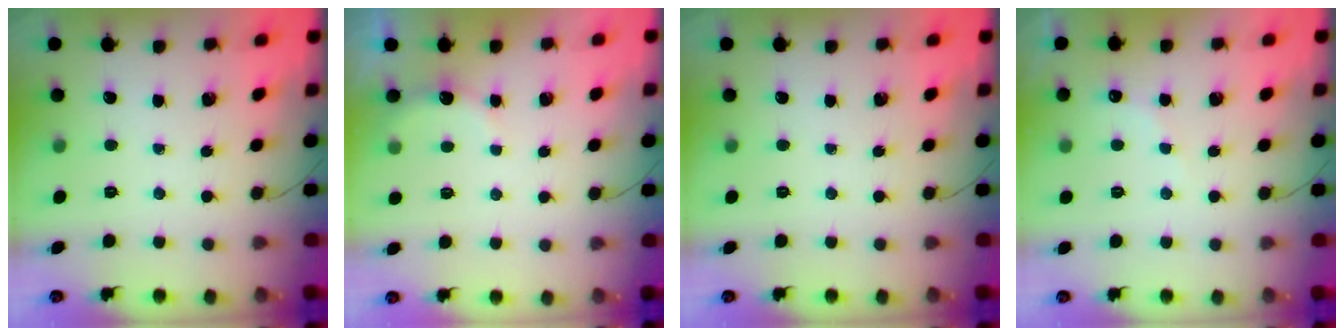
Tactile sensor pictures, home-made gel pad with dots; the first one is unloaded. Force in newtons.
{"total": 2.8, "press": 2.6, "slide": 0.8}
{"total": 0.0}
{"total": 6.3, "press": 6.3, "slide": 0.9}